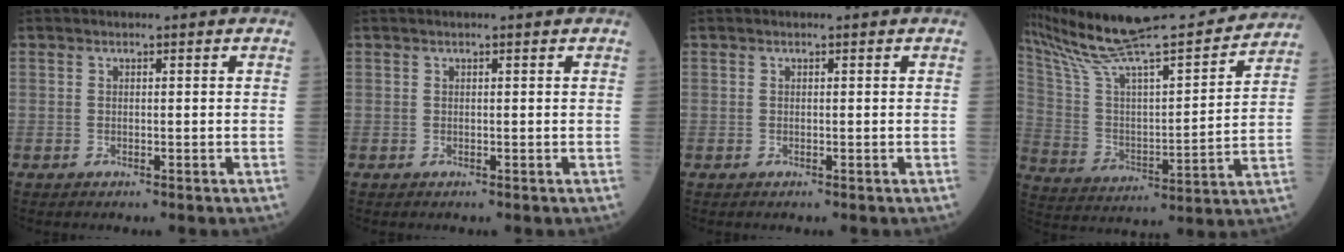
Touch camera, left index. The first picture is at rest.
{"total": 1.0, "force": [0.8, 0.0, 0.5], "torque": [-0.010, 0.016, 0.015]}
{"total": 0.0}
{"total": 24.7, "force": [22.4, 2.5, 10.1], "torque": [-0.188, -0.012, 0.345]}